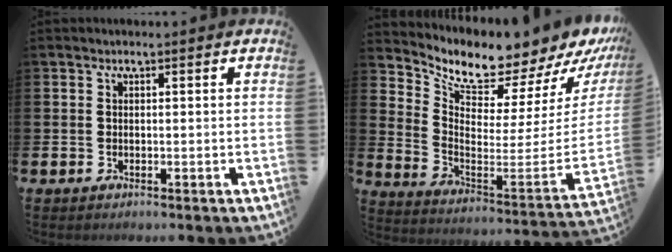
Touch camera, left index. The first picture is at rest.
{"total": 7.6, "force": [7.3, 1.8, 1.3], "torque": [-0.050, -0.091, 0.114]}